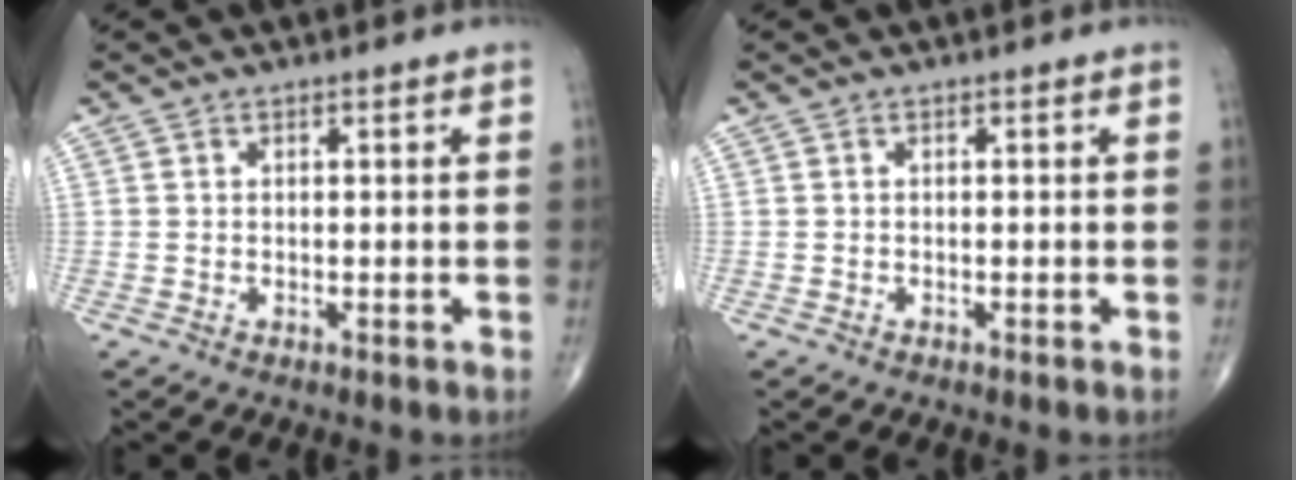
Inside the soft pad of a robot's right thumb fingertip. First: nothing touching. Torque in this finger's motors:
{"motor_torque": [-0.08, 0.08, 0.00, 0.00, 0.00]}